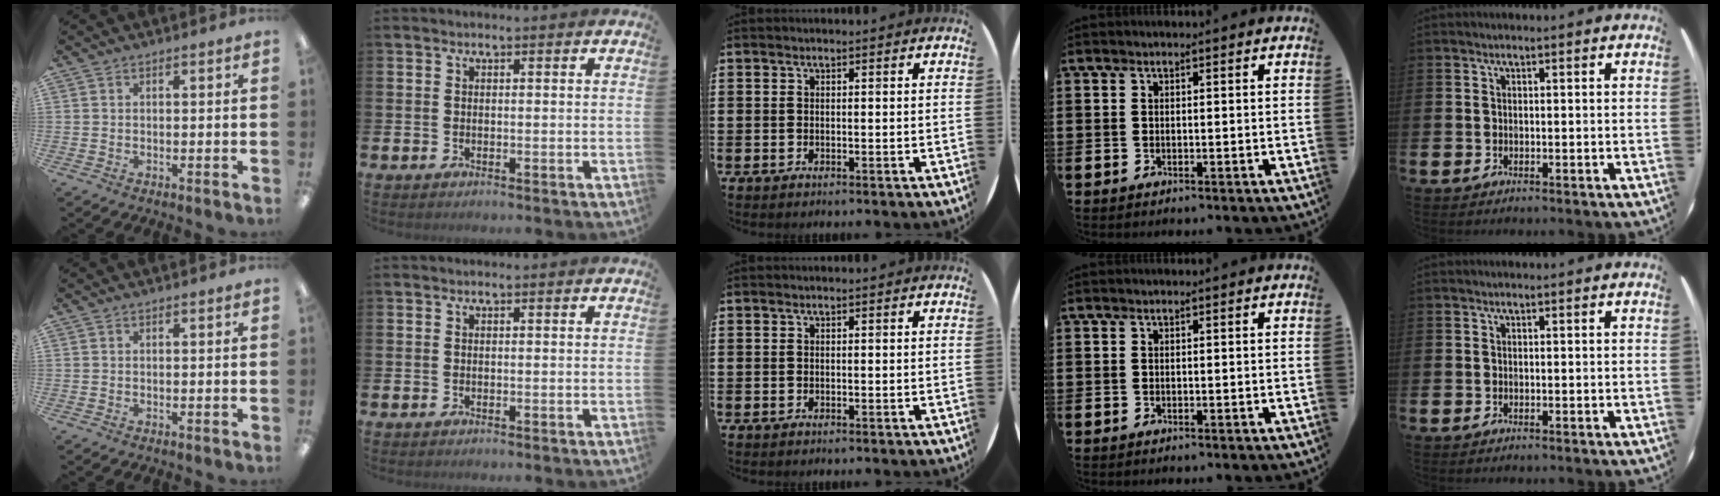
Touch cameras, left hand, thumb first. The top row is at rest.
{}